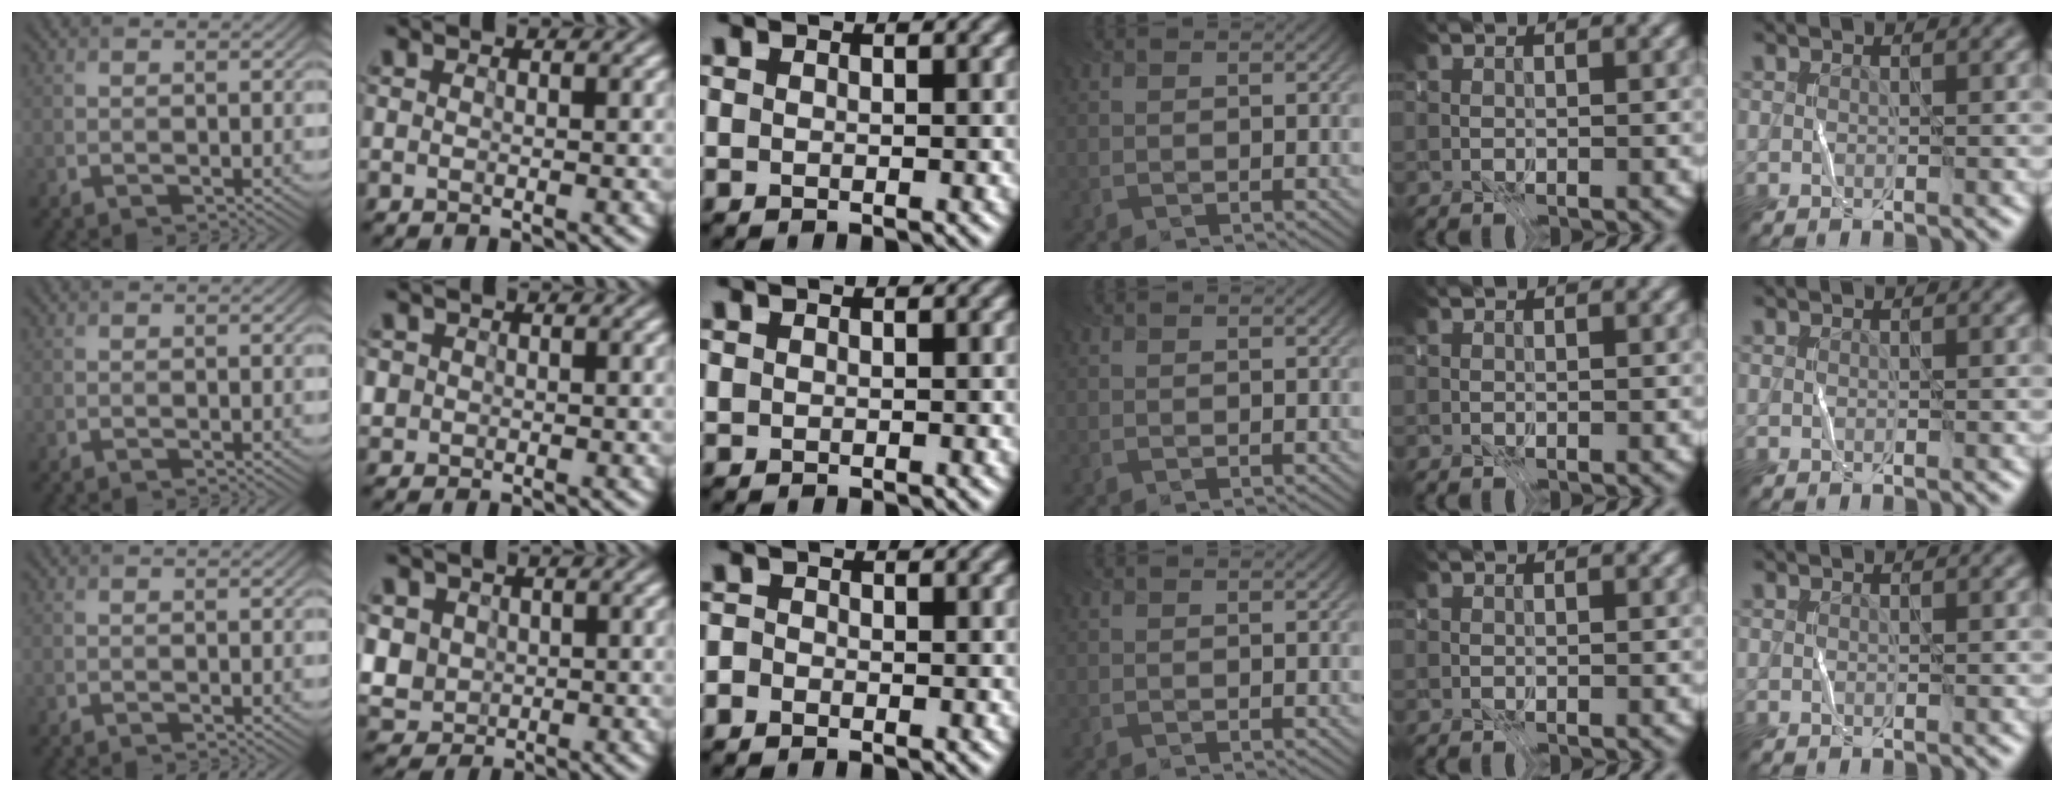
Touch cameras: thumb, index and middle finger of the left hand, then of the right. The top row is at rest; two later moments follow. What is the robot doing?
{"motion": "fold", "object": "receipt paper"}